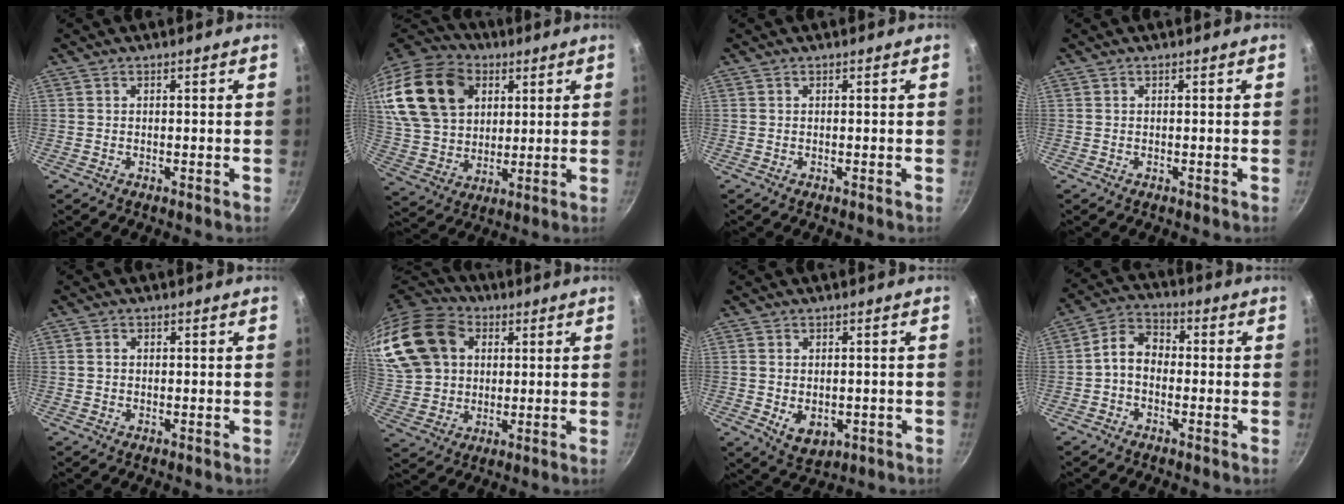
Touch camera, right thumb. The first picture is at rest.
{"total": 25.9, "force": [9.5, 18.6, 15.2], "torque": [-0.303, 0.010, 0.179]}
{"total": 0.0}
{"total": 0.0}
{"total": 1.3, "force": [0.2, 1.2, 0.6], "torque": [-0.009, 0.005, 0.002]}
{"total": 23.7, "force": [7.7, 18.2, 13.2], "torque": [-0.284, 0.024, 0.147]}
{"total": 5.8, "force": [-0.8, 4.2, 3.9], "torque": [-0.049, -0.009, -0.002]}
{"total": 6.6, "force": [-0.9, 4.9, 4.4], "torque": [-0.062, 0.028, -0.033]}